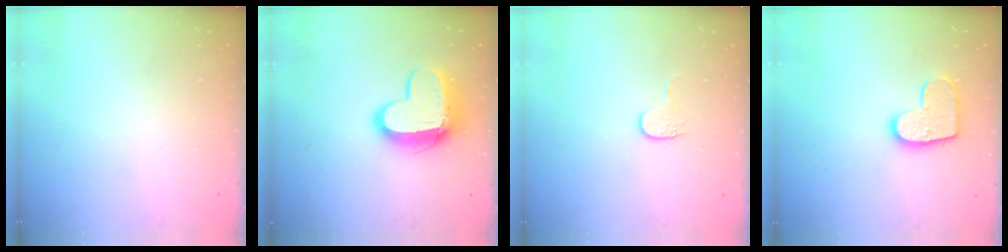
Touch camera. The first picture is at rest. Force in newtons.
{"total": 12.9, "press": 12.9, "slide": 1.1}
{"total": 3.6, "press": 3.6, "slide": 0.4}
{"total": 11.8, "press": 11.7, "slide": 0.6}